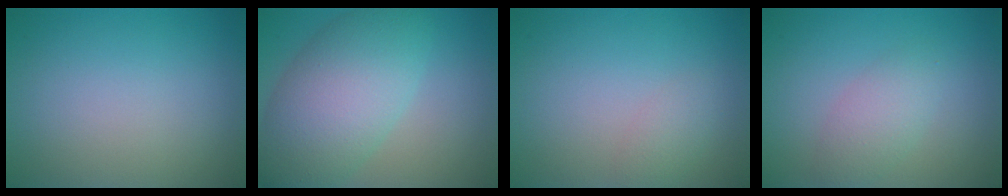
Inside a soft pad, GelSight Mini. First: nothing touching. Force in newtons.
{"total": 8.4, "press": 8.4, "slide": 0.3}
{"total": 1.4, "press": 1.4, "slide": 0.1}
{"total": 2.4, "press": 2.4, "slide": 0.2}